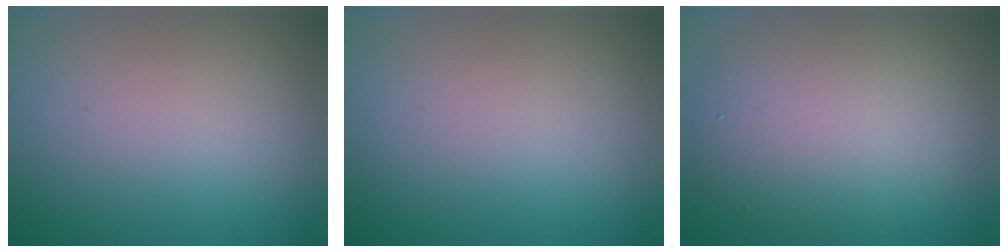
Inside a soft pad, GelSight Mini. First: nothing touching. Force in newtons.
{"total": 0.0}
{"total": 6.1, "press": 6.0, "slide": 0.6}